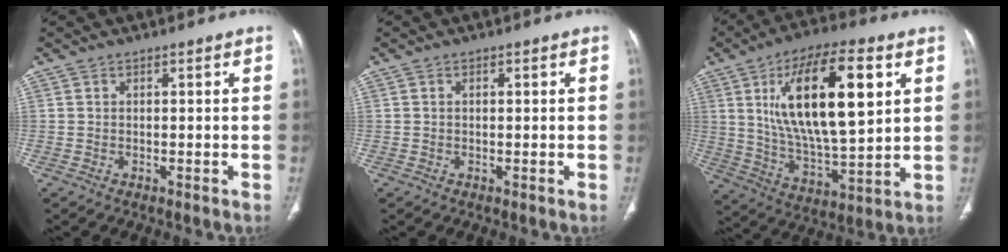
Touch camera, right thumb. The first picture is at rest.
{"total": 0.0}
{"total": 22.7, "force": [6.8, 8.5, 19.9], "torque": [-0.327, -0.023, 0.118]}